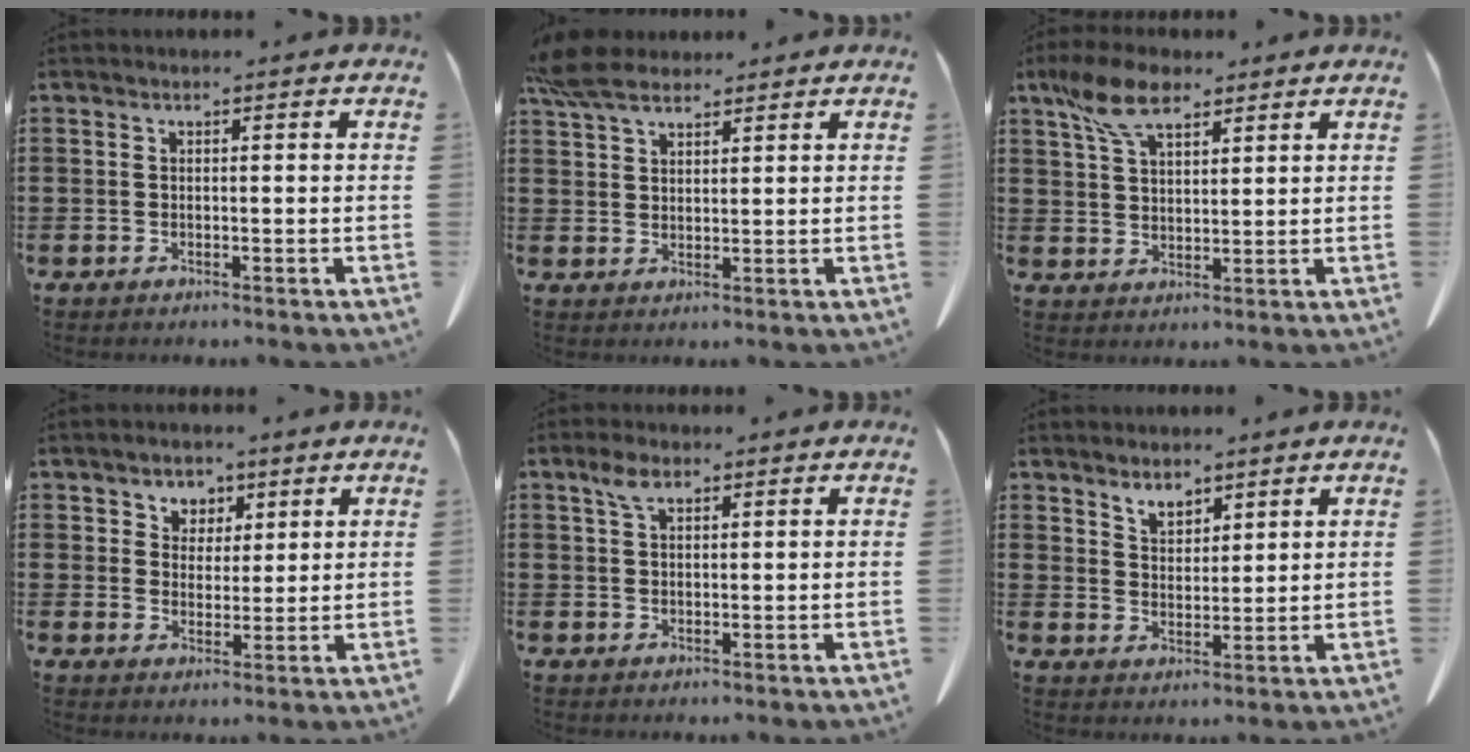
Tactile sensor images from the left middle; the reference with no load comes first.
{"total": 6.2, "force": [5.0, 2.5, 2.8], "torque": [-0.070, 0.000, 0.097]}
{"total": 8.0, "force": [5.2, 3.7, 4.8], "torque": [-0.119, 0.000, 0.096]}
{"total": 4.3, "force": [3.2, 2.8, 0.0], "torque": [-0.010, 0.000, 0.057]}
{"total": 2.8, "force": [1.7, 1.4, 1.8], "torque": [-0.043, 0.007, 0.030]}
{"total": 3.5, "force": [3.0, 1.6, 0.5], "torque": [-0.011, -0.004, 0.056]}